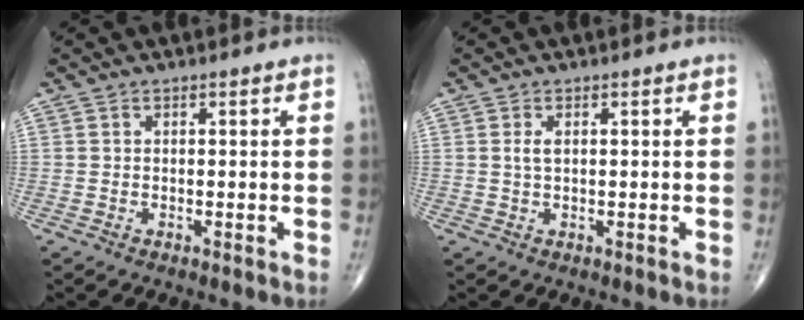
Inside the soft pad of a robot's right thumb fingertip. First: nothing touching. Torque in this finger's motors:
{"motor_torque": [0.05, -0.13, 0.35, 0.18, -0.01]}